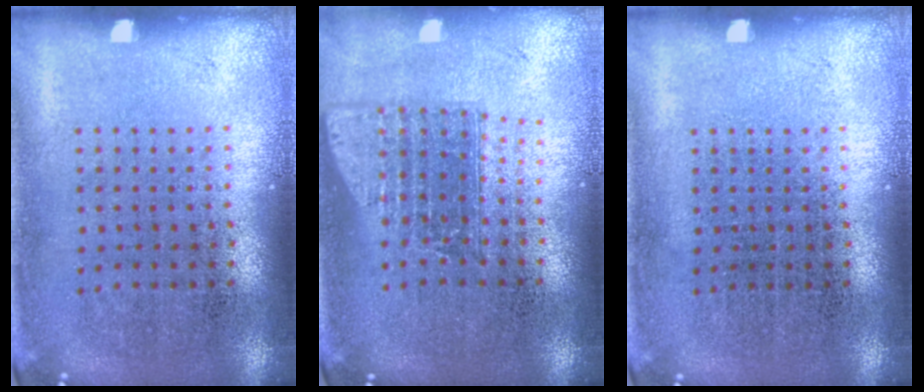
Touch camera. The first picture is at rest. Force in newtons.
{"total": 1.6, "press": 1.2, "slide": 1.0}
{"total": 0.0}